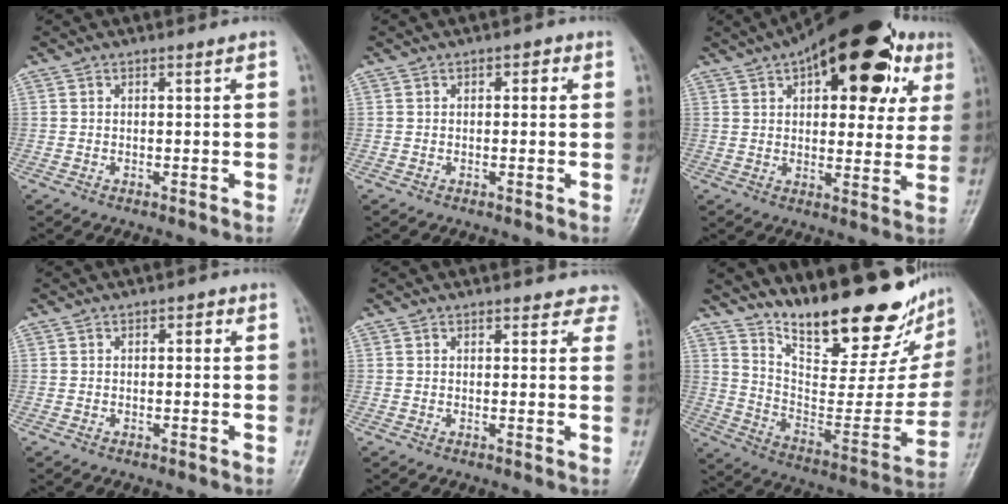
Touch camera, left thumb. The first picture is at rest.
{"total": 1.7, "force": [0.4, 1.1, 1.2], "torque": [-0.001, 0.005, -0.001]}
{"total": 24.4, "force": [10.8, 11.1, 18.8], "torque": [-0.236, 0.009, 0.150]}
{"total": 1.3, "force": [0.2, 0.9, 0.9], "torque": [0.000, 0.005, -0.004]}
{"total": 4.7, "force": [4.2, 2.0, 0.2], "torque": [0.041, -0.017, 0.022]}
{"total": 28.1, "force": [20.5, 8.5, 17.3], "torque": [-0.230, -0.104, 0.309]}